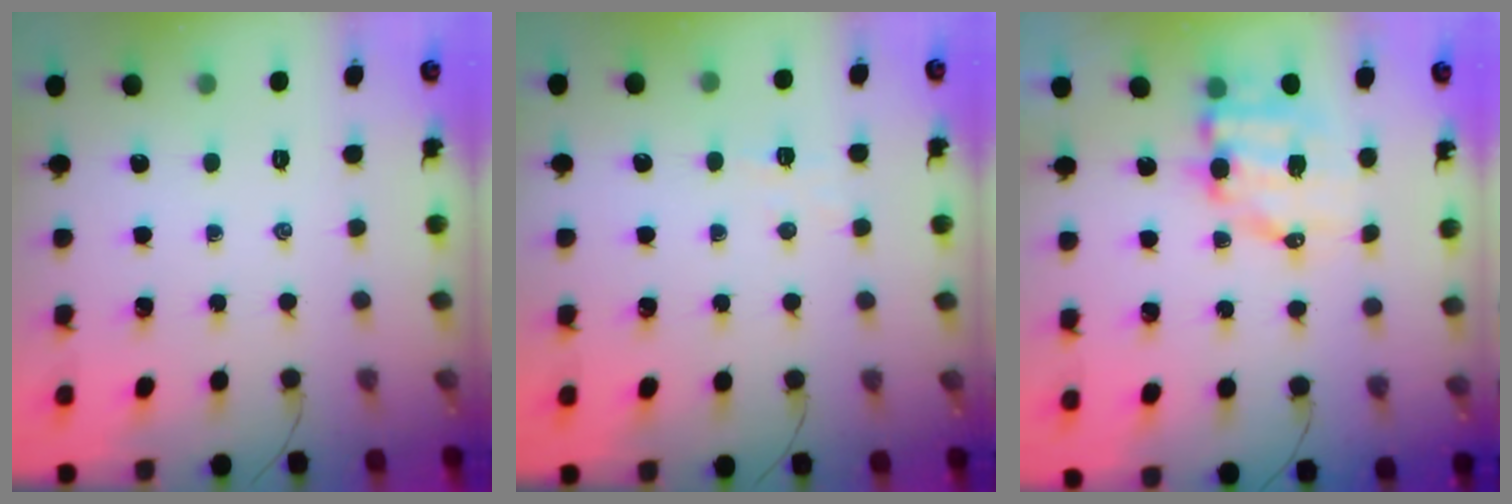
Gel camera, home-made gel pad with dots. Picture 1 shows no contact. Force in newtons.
{"total": 2.9, "press": 2.7, "slide": 0.8}
{"total": 9.3, "press": 9.1, "slide": 1.8}